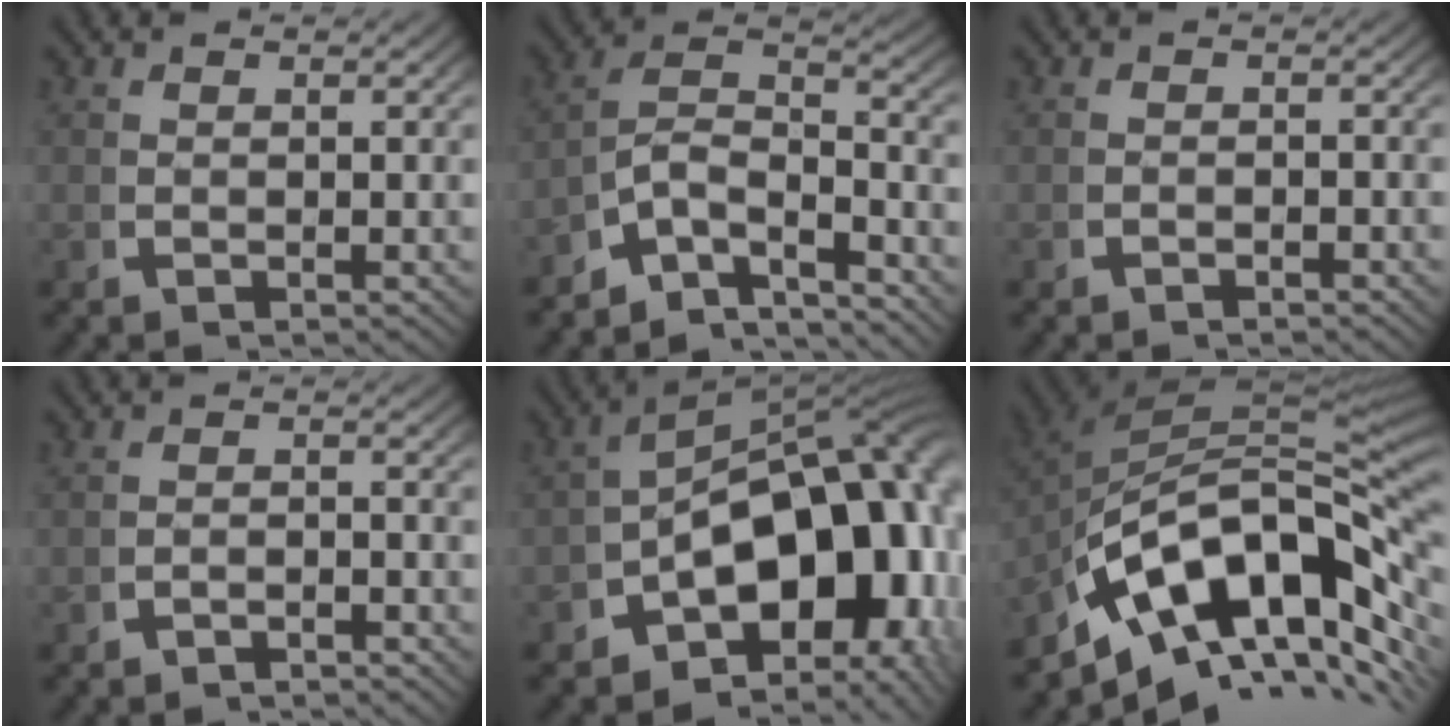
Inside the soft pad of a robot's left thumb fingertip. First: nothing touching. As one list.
[{"total": 10.5, "force": [-2.1, 7.9, 6.6], "torque": [-0.146, -0.039, -0.039]}, {"total": 1.0, "force": [-1.0, 0.2, 0.2], "torque": [-0.002, -0.002, -0.016]}, {"total": 2.1, "force": [-2.0, 0.4, 0.3], "torque": [-0.002, -0.005, -0.034]}, {"total": 21.9, "force": [-1.9, 13.5, 17.2], "torque": [-0.259, -0.050, -0.018]}, {"total": 20.6, "force": [-1.5, 11.5, 17.0], "torque": [-0.284, -0.033, -0.012]}]